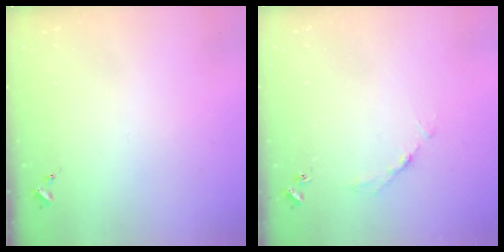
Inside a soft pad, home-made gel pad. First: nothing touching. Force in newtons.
{"total": 2.7, "press": 2.7, "slide": 0.4}